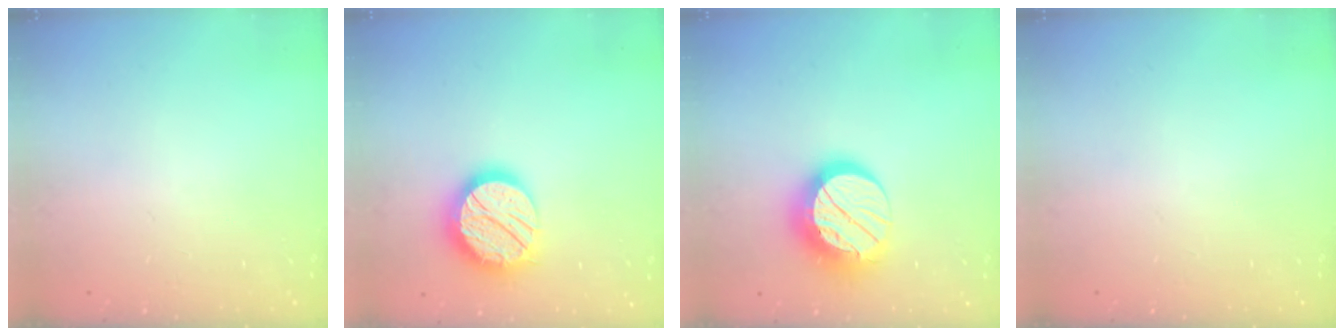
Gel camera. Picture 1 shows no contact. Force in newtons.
{"total": 17.3, "press": 17.2, "slide": 1.0}
{"total": 15.0, "press": 15.0, "slide": 1.0}
{"total": 0.0}